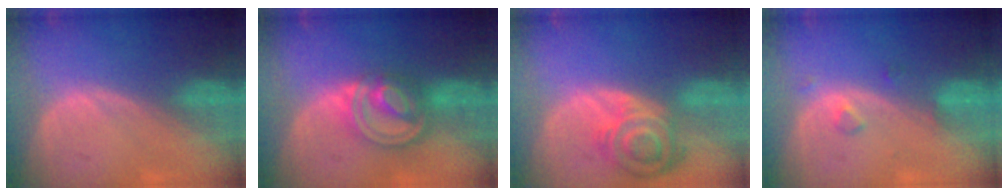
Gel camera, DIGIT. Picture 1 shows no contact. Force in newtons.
{"total": 8.0, "press": 6.9, "slide": 4.0}
{"total": 8.2, "press": 7.3, "slide": 3.8}
{"total": 1.8, "press": 1.8, "slide": 0.1}